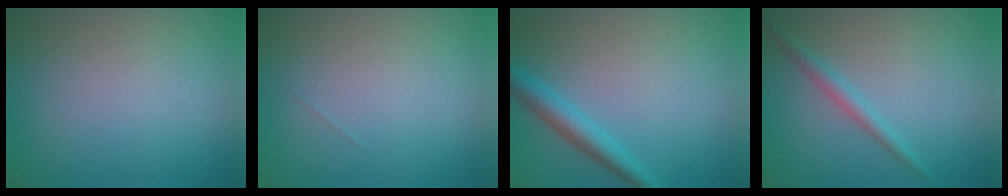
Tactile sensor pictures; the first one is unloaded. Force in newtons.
{"total": 0.0}
{"total": 3.0, "press": 3.0, "slide": 0.0}
{"total": 1.7, "press": 1.7, "slide": 0.1}